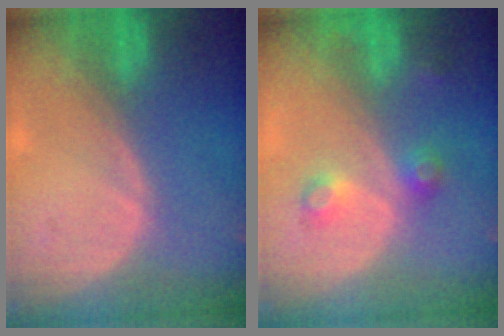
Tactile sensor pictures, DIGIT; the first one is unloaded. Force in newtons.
{"total": 3.8, "press": 3.4, "slide": 1.6}